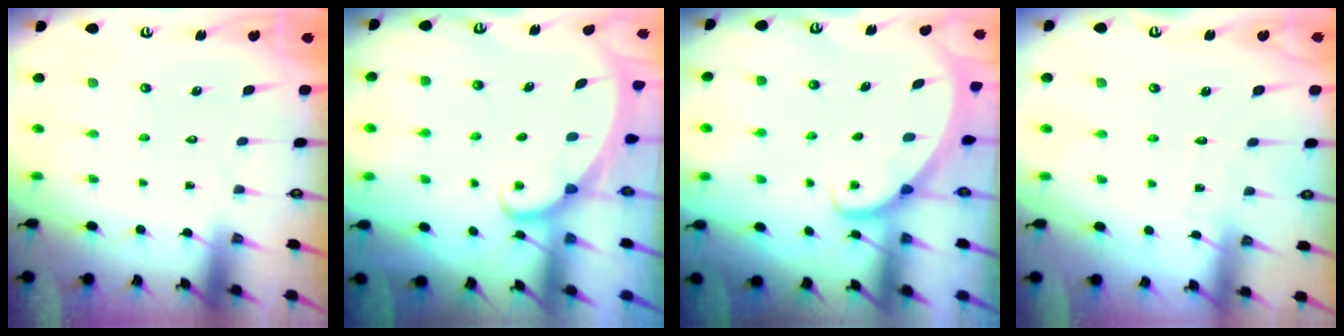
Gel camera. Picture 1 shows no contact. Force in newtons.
{"total": 1.5, "press": 1.5, "slide": 0.1}
{"total": 1.2, "press": 1.2, "slide": 0.0}
{"total": 3.9, "press": 3.9, "slide": 0.1}